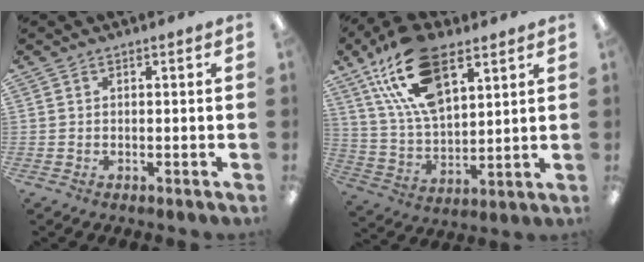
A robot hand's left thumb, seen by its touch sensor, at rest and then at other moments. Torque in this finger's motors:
{"motor_torque": [0.28, 0.22, 1.35, -1.42, 0.16]}